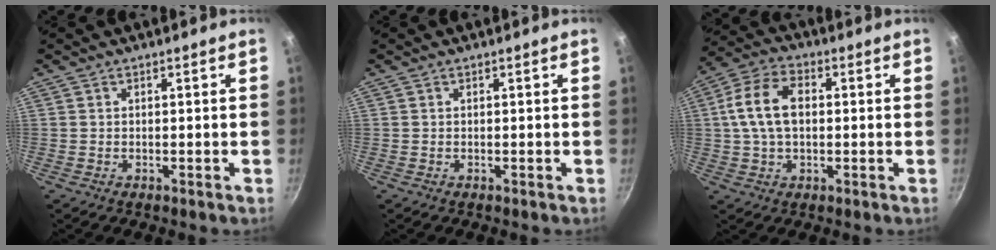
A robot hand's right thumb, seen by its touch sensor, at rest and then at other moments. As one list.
[{"total": 0.0}, {"total": 11.1, "force": [1.1, 7.1, 8.5], "torque": [-0.154, 0.022, 0.011]}]